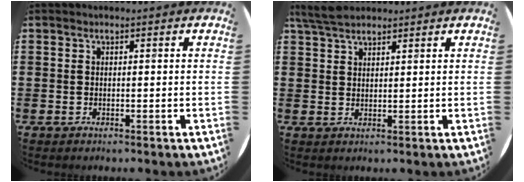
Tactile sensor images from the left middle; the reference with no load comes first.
{"total": 3.7, "force": [3.3, 1.1, 1.3], "torque": [-0.032, 0.001, 0.063]}